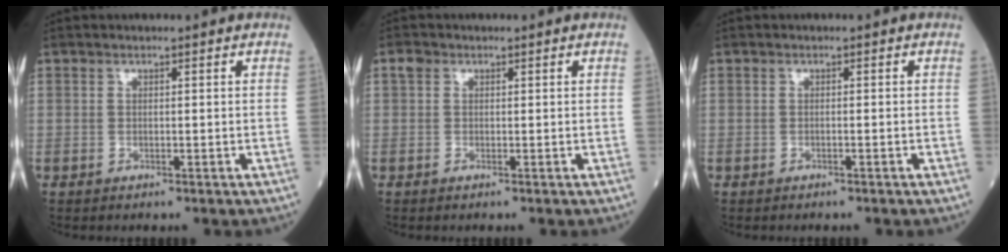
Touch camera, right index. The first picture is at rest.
{"total": 1.0, "force": [0.3, 0.8, 0.5], "torque": [-0.010, 0.006, 0.001]}
{"total": 0.6, "force": [-0.4, -0.2, 0.4], "torque": [-0.010, 0.003, -0.004]}